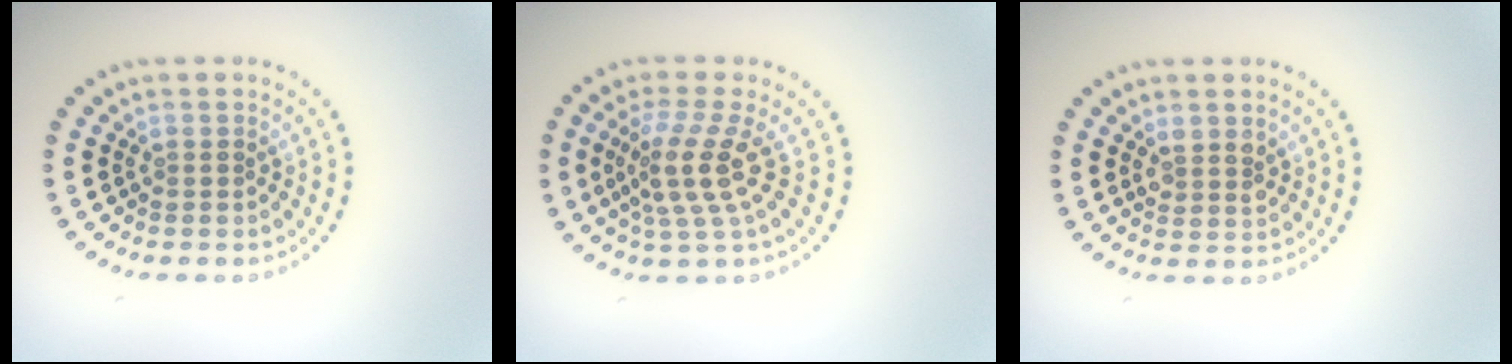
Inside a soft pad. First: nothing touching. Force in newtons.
{"total": 4.1, "press": 3.1, "slide": 2.6}
{"total": 1.7, "press": 1.6, "slide": 0.7}